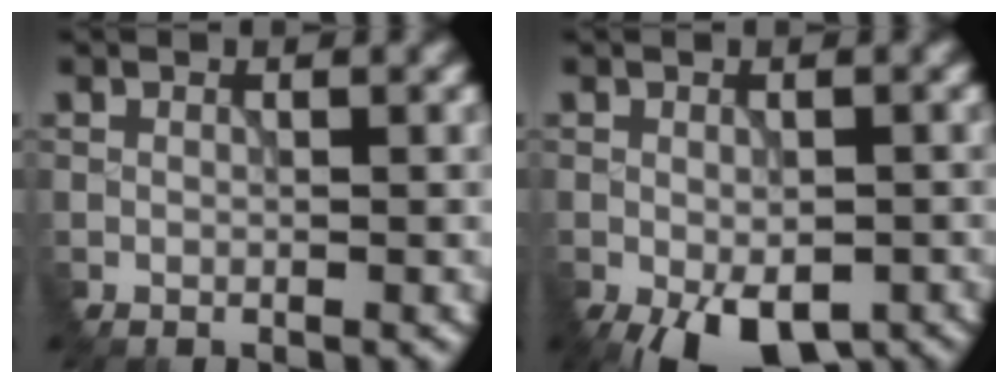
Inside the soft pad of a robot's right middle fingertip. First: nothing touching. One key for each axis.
{"total": 7.2, "fx": -4.2, "fy": 3.3, "fz": 4.8, "tx": -0.084, "ty": -0.027, "tz": -0.053}